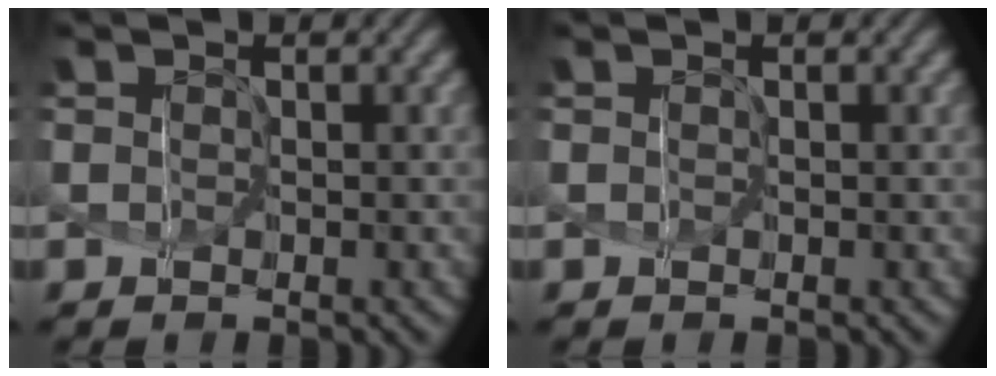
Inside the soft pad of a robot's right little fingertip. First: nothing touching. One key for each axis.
{"total": 0.0}